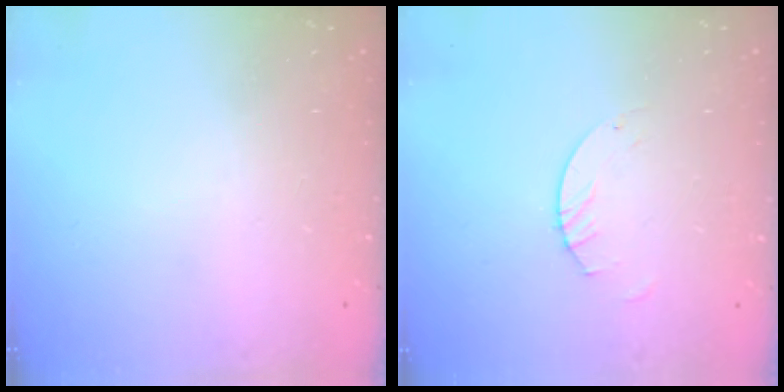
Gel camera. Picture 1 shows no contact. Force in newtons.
{"total": 2.5, "press": 2.5, "slide": 0.1}